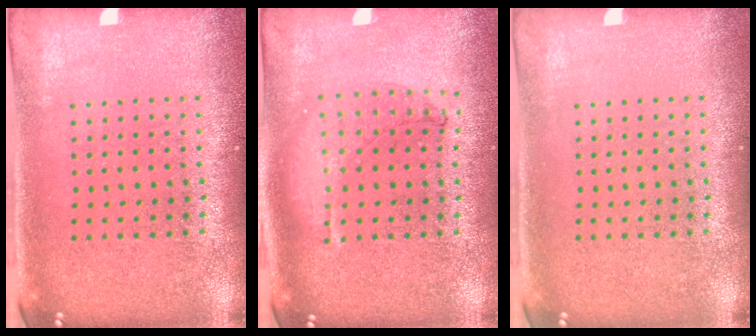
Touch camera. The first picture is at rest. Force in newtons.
{"total": 0.9, "press": 0.9, "slide": 0.3}
{"total": 0.0}